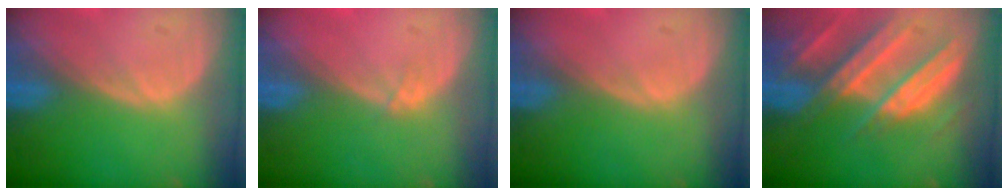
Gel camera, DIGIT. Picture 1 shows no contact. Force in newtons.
{"total": 0.7, "press": 0.6, "slide": 0.3}
{"total": 0.0}
{"total": 10.3, "press": 9.2, "slide": 4.8}